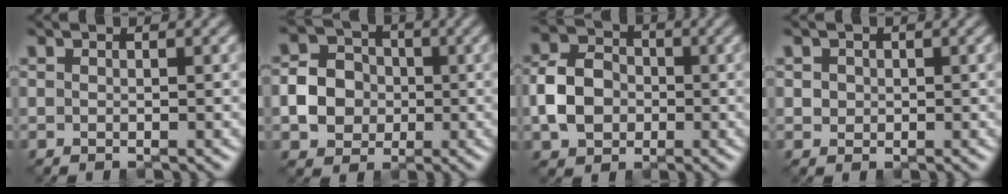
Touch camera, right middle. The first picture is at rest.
{"total": 4.4, "force": [-1.0, 3.9, 1.9], "torque": [-0.031, 0.006, -0.023]}
{"total": 5.0, "force": [-1.1, 4.0, 2.7], "torque": [-0.056, 0.006, -0.028]}
{"total": 1.3, "force": [0.5, 1.2, 0.4], "torque": [-0.014, -0.003, 0.017]}